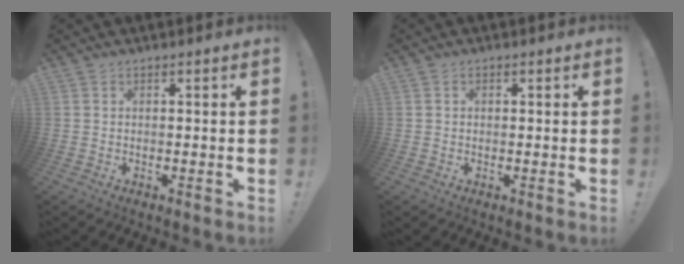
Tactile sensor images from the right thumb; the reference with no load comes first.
{"total": 0.6, "force": [0.1, 0.5, 0.2], "torque": [-0.005, 0.002, 0.001]}